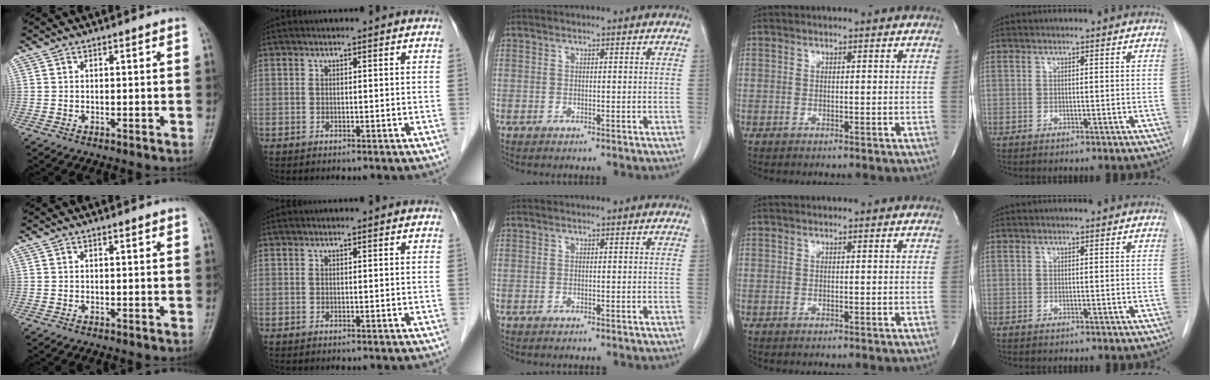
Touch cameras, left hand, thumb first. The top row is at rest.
{}